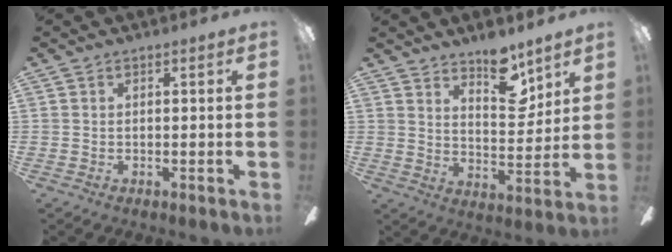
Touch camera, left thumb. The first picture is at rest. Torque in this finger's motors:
{"motor_torque": [1.29, 0.72, 1.10, -0.88, 0.08]}